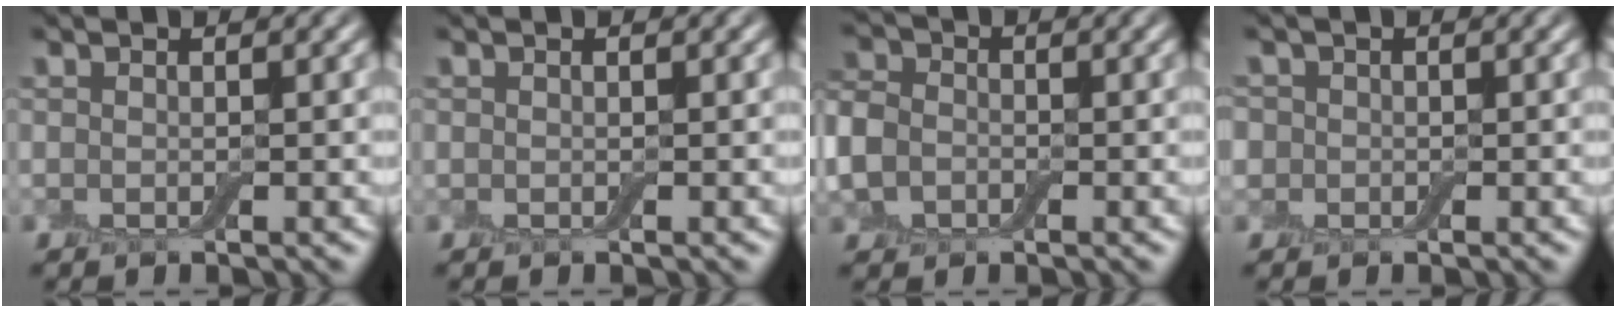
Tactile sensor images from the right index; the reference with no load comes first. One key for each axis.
{"total": 0.0}
{"total": 4.3, "fx": -0.9, "fy": 3.6, "fz": 2.3, "tx": -0.054, "ty": 0.000, "tz": -0.025}
{"total": 1.9, "fx": 0.4, "fy": 1.8, "fz": 0.6, "tx": -0.004, "ty": 0.007, "tz": -0.011}